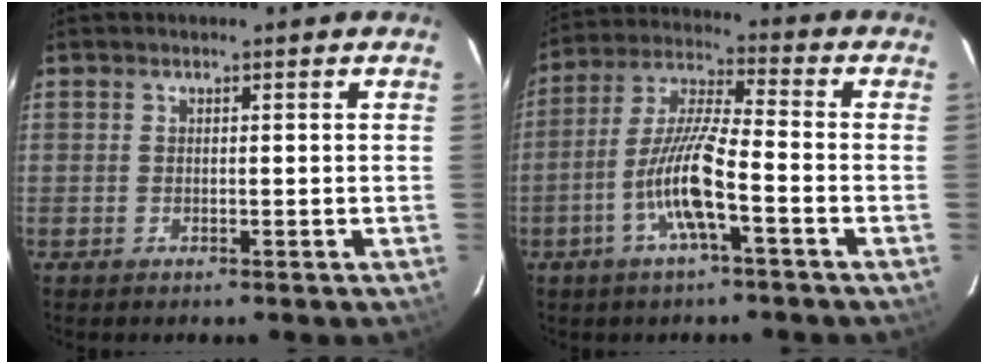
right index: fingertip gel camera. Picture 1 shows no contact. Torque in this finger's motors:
{"motor_torque": [1.64, -0.38, 0.57, 0.12]}